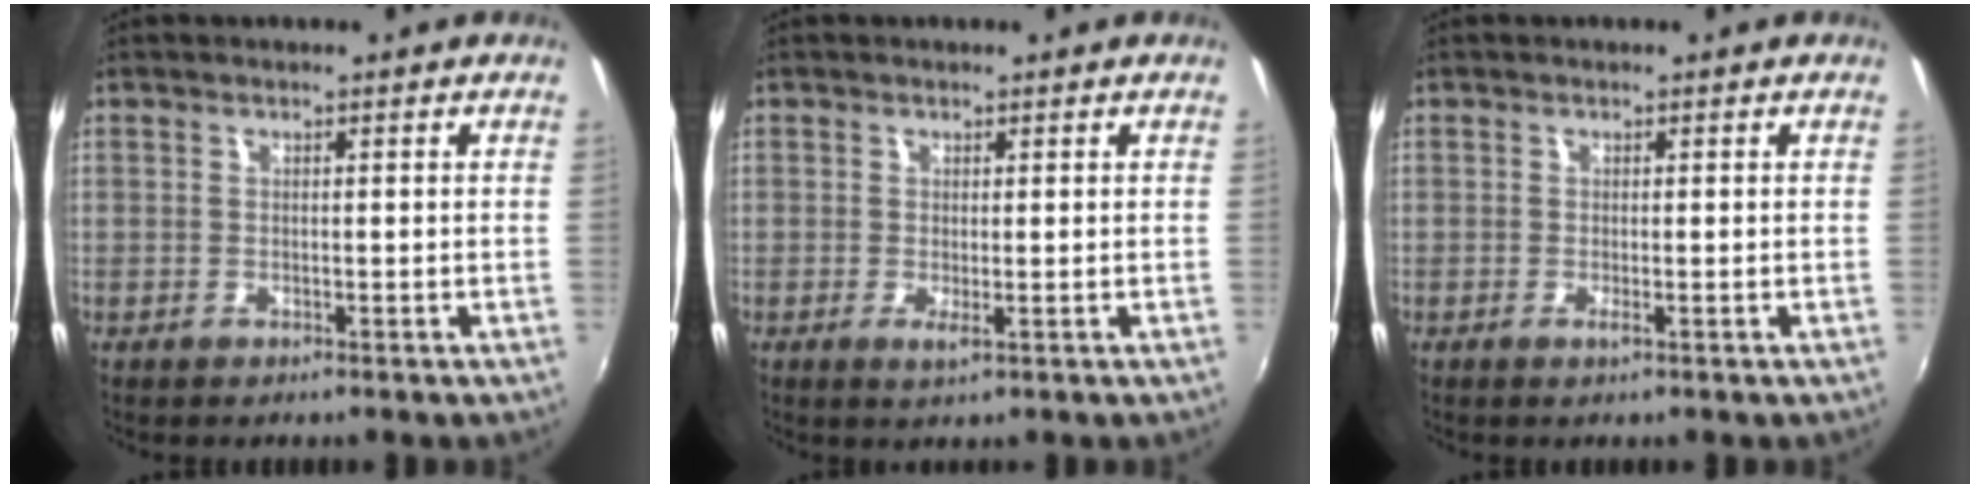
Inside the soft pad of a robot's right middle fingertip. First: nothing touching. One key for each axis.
{"total": 1.5, "fx": 0.0, "fy": 0.0, "fz": 1.5, "tx": -0.027, "ty": -0.004, "tz": -0.001}
{"total": 0.8, "fx": -0.2, "fy": -0.2, "fz": 0.7, "tx": -0.013, "ty": -0.001, "tz": -0.004}